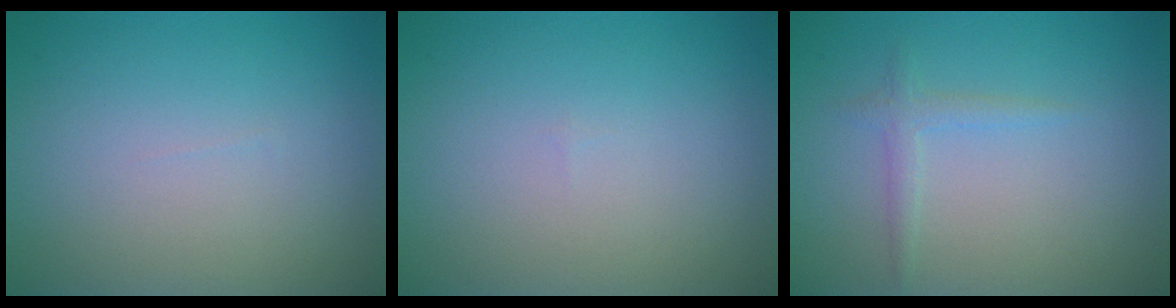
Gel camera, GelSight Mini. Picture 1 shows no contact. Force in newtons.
{"total": 0.0}
{"total": 1.4, "press": 1.4, "slide": 0.1}